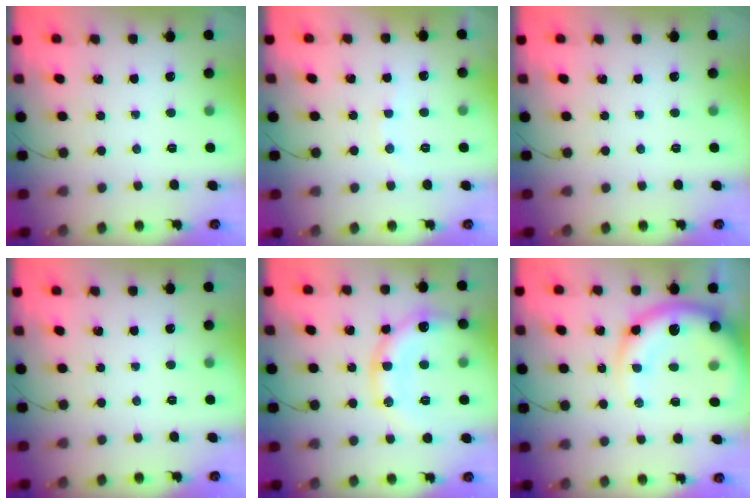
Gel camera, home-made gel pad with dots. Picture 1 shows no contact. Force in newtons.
{"total": 4.7, "press": 4.6, "slide": 1.0}
{"total": 0.0}
{"total": 0.0}
{"total": 14.8, "press": 14.6, "slide": 2.0}
{"total": 16.0, "press": 15.5, "slide": 3.8}